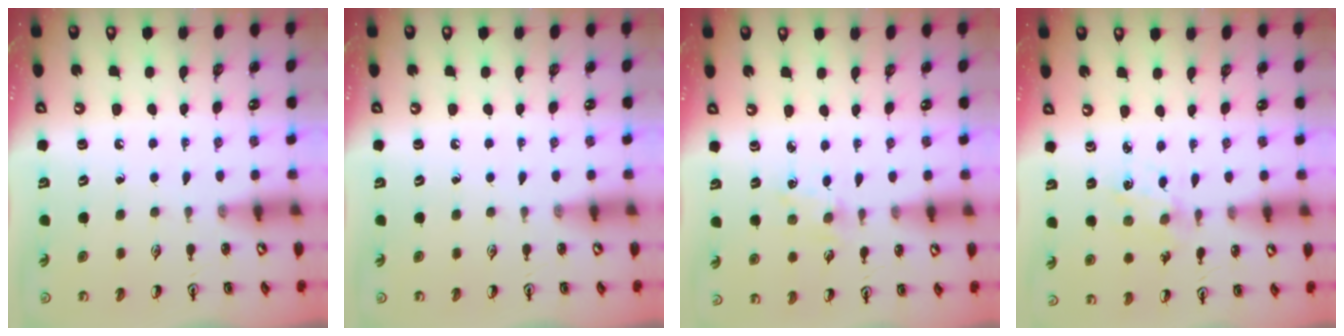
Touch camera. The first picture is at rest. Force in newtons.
{"total": 0.0}
{"total": 2.0, "press": 2.0, "slide": 0.4}
{"total": 1.7, "press": 1.6, "slide": 0.3}